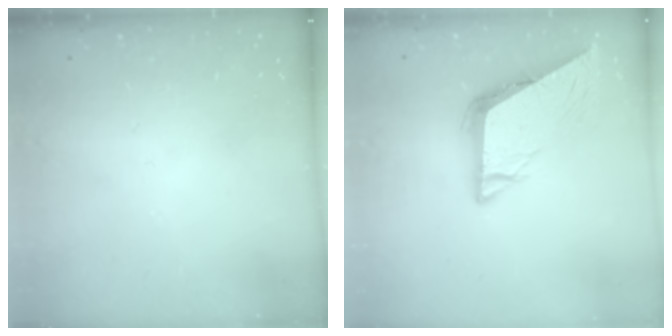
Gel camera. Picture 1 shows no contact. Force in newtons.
{"total": 9.1, "press": 9.0, "slide": 0.8}